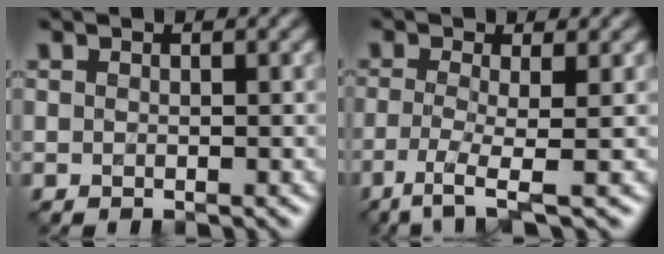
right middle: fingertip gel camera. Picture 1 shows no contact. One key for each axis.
{"total": 3.6, "fx": -1.5, "fy": 0.5, "fz": 3.2, "tx": -0.064, "ty": -0.010, "tz": -0.038}